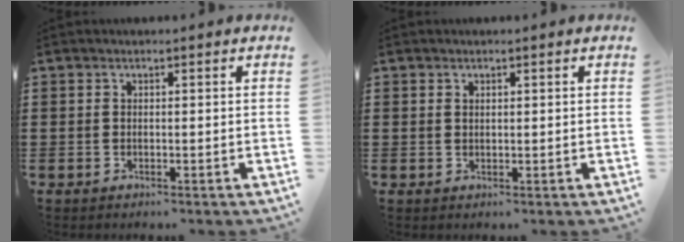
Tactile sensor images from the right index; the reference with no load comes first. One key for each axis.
{"total": 0.8, "fx": 0.5, "fy": 0.5, "fz": 0.3, "tx": -0.007, "ty": 0.004, "tz": 0.009}